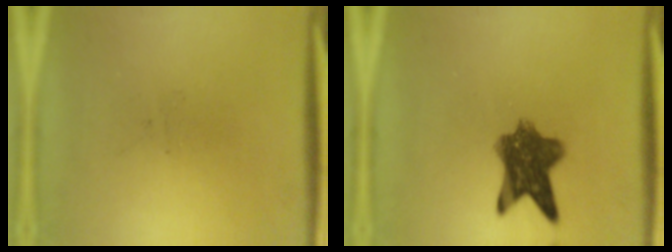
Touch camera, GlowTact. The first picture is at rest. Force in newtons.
{"total": 8.2}